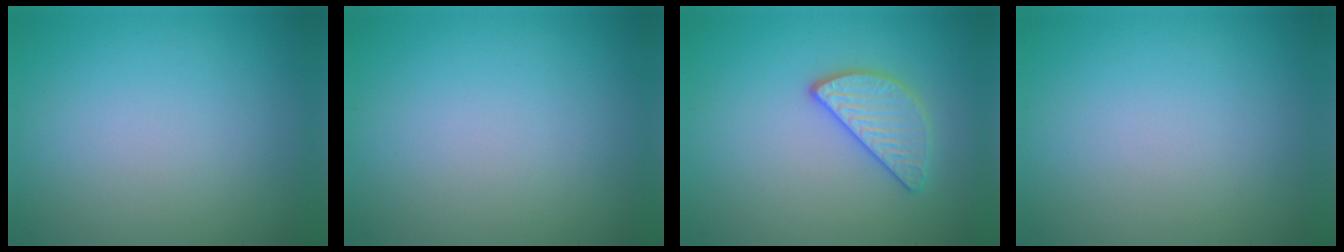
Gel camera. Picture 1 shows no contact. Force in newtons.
{"total": 0.0}
{"total": 2.8, "press": 2.7, "slide": 0.4}
{"total": 0.0}